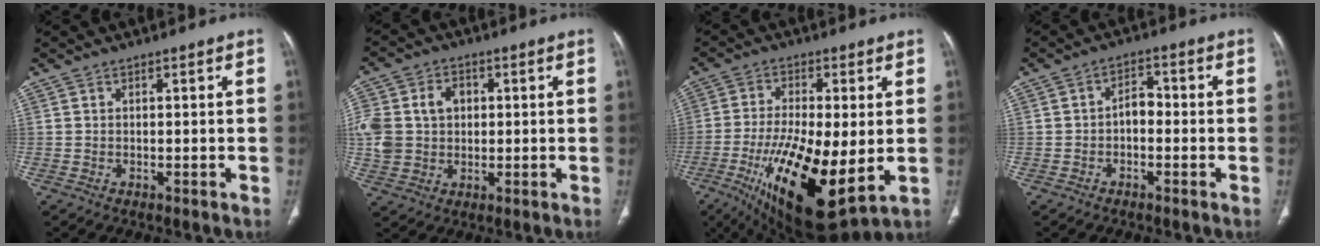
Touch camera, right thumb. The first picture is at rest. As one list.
[{"total": 15.9, "force": [2.3, 12.9, 9.0], "torque": [-0.214, 0.023, 0.054]}, {"total": 21.9, "force": [-4.5, 7.8, 19.9], "torque": [-0.372, -0.031, -0.058]}, {"total": 3.6, "force": [-0.9, 2.4, 2.5], "torque": [-0.028, 0.021, -0.024]}]